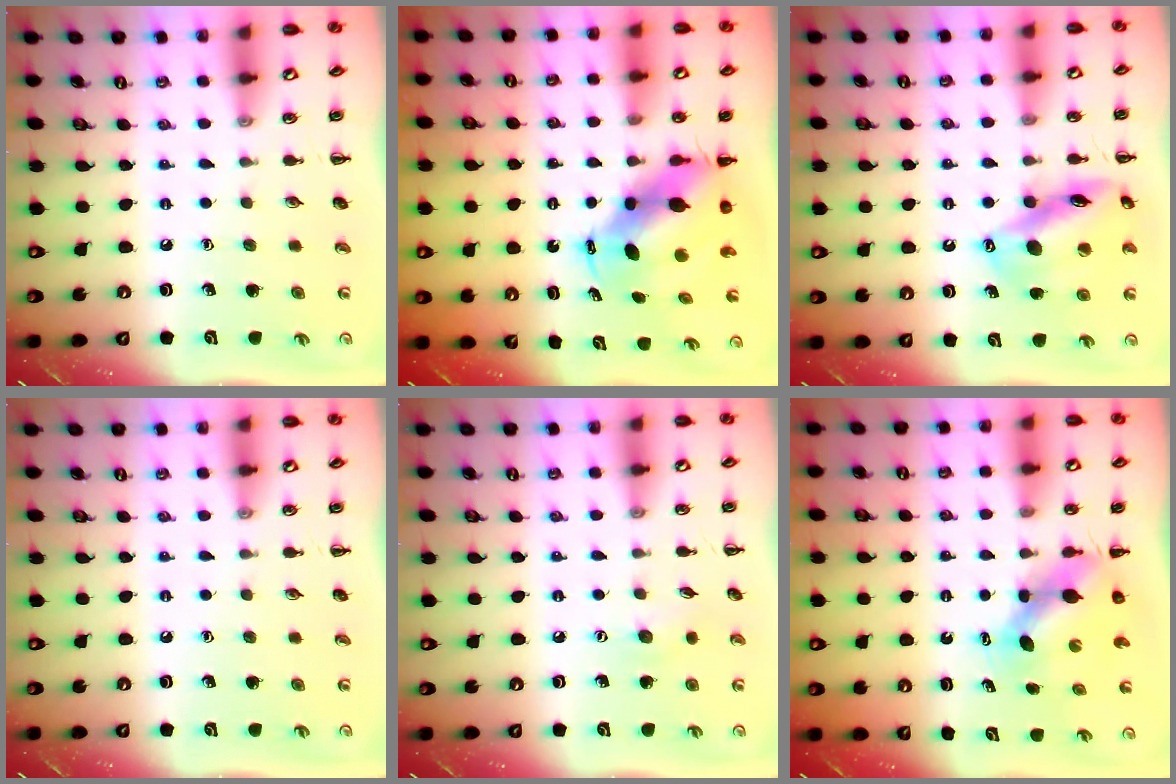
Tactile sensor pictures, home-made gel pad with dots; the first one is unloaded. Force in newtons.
{"total": 9.2, "press": 9.0, "slide": 2.0}
{"total": 15.1, "press": 14.7, "slide": 3.4}
{"total": 0.0}
{"total": 5.6, "press": 5.5, "slide": 1.0}
{"total": 5.9, "press": 5.8, "slide": 0.8}